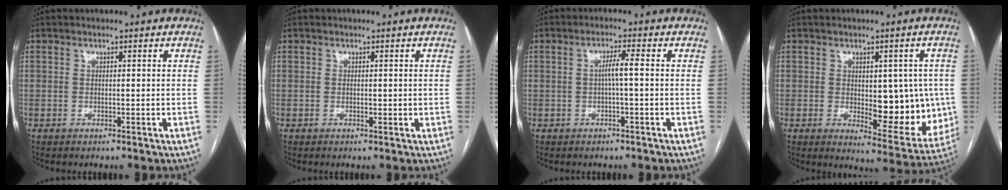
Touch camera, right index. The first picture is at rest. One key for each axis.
{"total": 0.7, "fx": 0.2, "fy": 0.4, "fz": 0.5, "tx": -0.002, "ty": 0.001, "tz": 0.005}
{"total": 2.7, "fx": -0.1, "fy": -0.2, "fz": 2.7, "tx": -0.045, "ty": 0.003, "tz": -0.002}
{"total": 11.8, "fx": -0.1, "fy": 5.4, "fz": 10.5, "tx": -0.112, "ty": -0.001, "tz": 0.018}